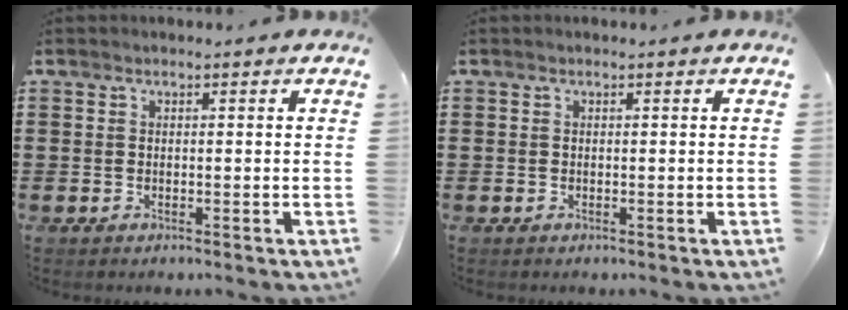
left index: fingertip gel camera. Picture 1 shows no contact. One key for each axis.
{"total": 0.0}